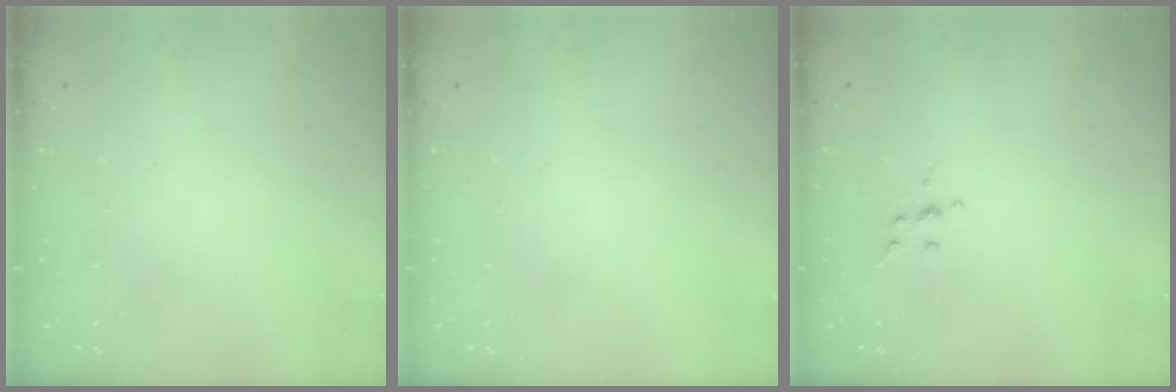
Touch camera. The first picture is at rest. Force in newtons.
{"total": 0.0}
{"total": 4.0, "press": 3.9, "slide": 0.9}